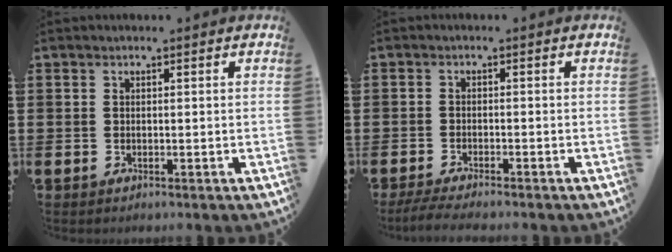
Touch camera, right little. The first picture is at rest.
{"total": 2.0, "force": [-1.7, 0.0, 1.0], "torque": [-0.017, 0.003, -0.032]}